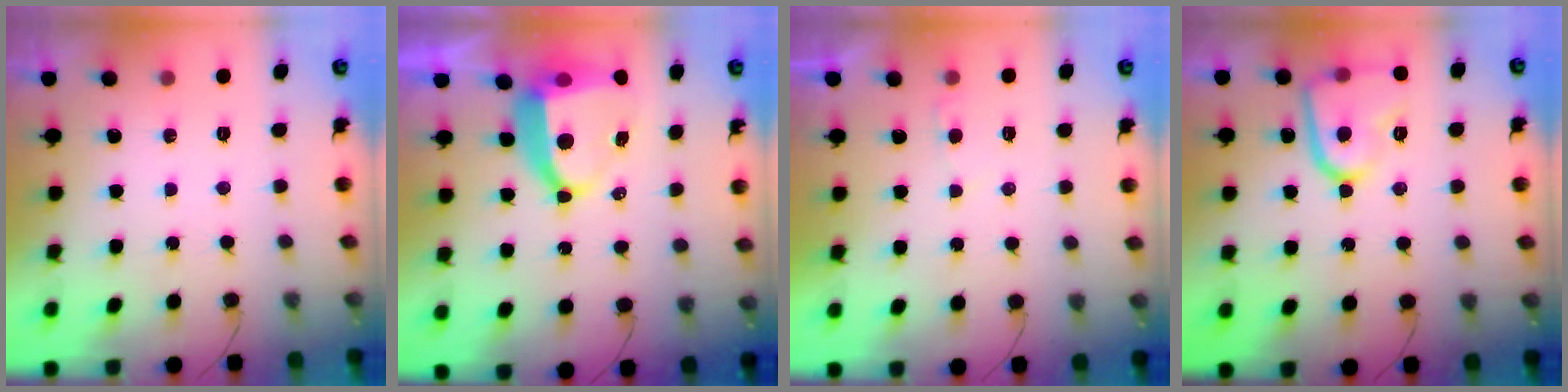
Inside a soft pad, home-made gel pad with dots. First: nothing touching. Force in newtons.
{"total": 10.2, "press": 10.1, "slide": 1.2}
{"total": 2.2, "press": 2.2, "slide": 0.2}
{"total": 13.0, "press": 13.0, "slide": 1.3}